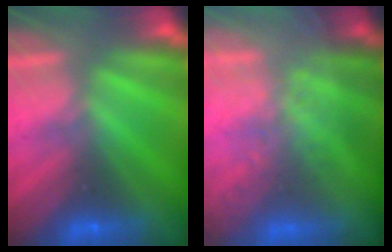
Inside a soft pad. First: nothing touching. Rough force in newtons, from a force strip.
{"total": 9.2}